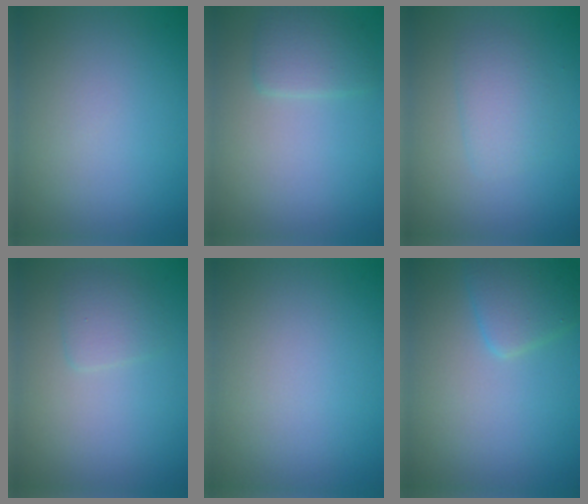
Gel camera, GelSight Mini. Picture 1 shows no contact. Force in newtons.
{"total": 2.3, "press": 2.2, "slide": 0.3}
{"total": 2.2, "press": 2.2, "slide": 0.1}
{"total": 1.6, "press": 1.6, "slide": 0.1}
{"total": 0.0}
{"total": 2.8, "press": 2.8, "slide": 0.1}